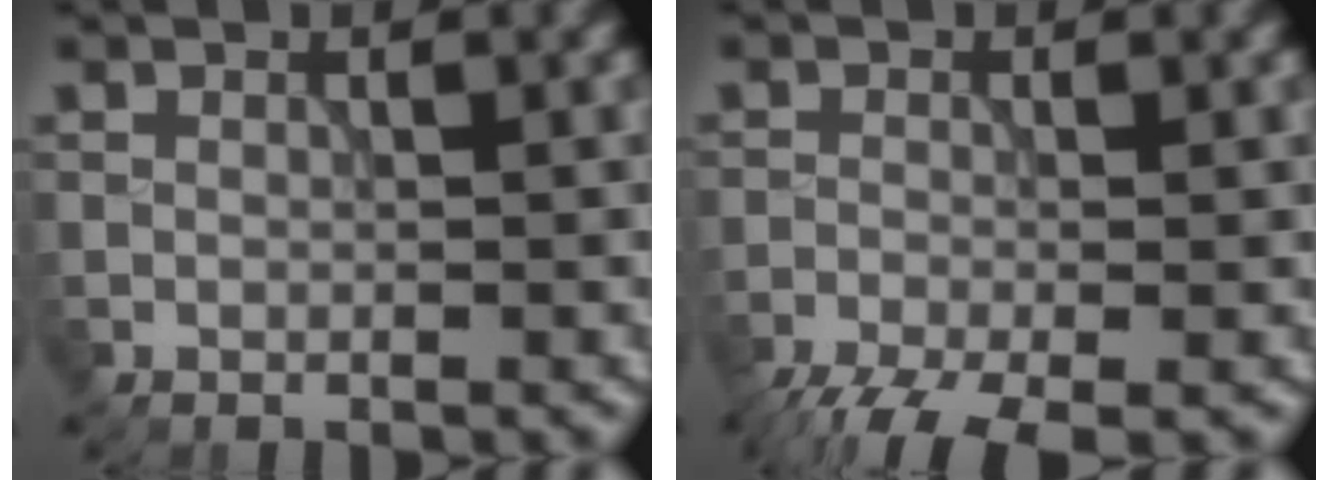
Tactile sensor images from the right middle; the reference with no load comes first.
{"total": 5.9, "force": [-4.3, 1.4, 3.8], "torque": [-0.069, -0.028, -0.084]}